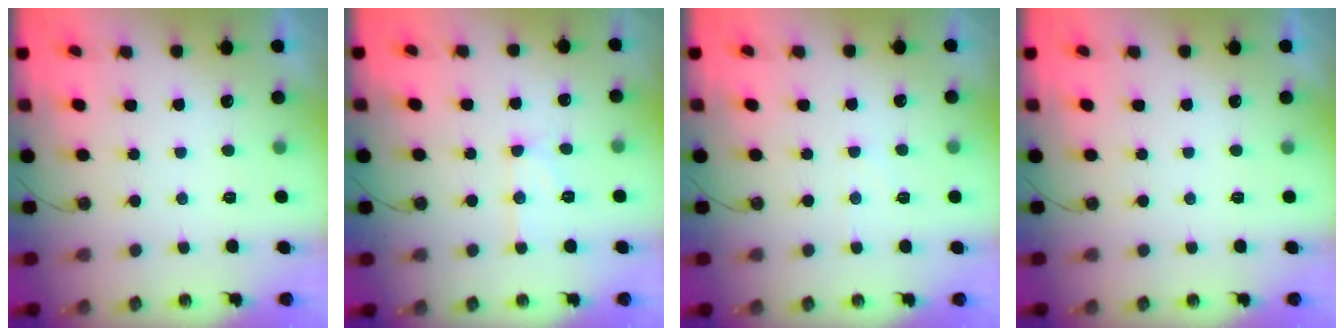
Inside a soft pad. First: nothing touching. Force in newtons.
{"total": 9.5, "press": 9.5, "slide": 0.9}
{"total": 3.6, "press": 3.6, "slide": 0.4}
{"total": 0.0}